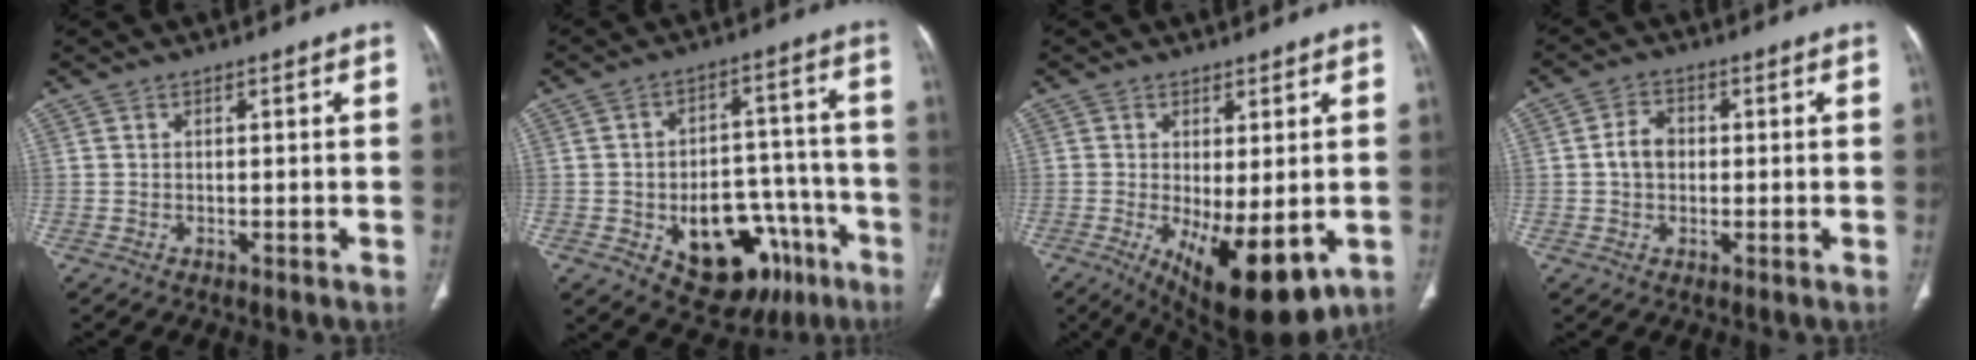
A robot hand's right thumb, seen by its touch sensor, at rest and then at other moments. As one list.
[{"total": 18.8, "force": [-8.2, 11.7, 12.3], "torque": [-0.127, 0.056, -0.100]}, {"total": 13.5, "force": [-3.7, 5.4, 11.8], "torque": [-0.177, -0.023, -0.035]}, {"total": 4.4, "force": [0.1, 3.4, 2.8], "torque": [-0.044, 0.013, -0.004]}]